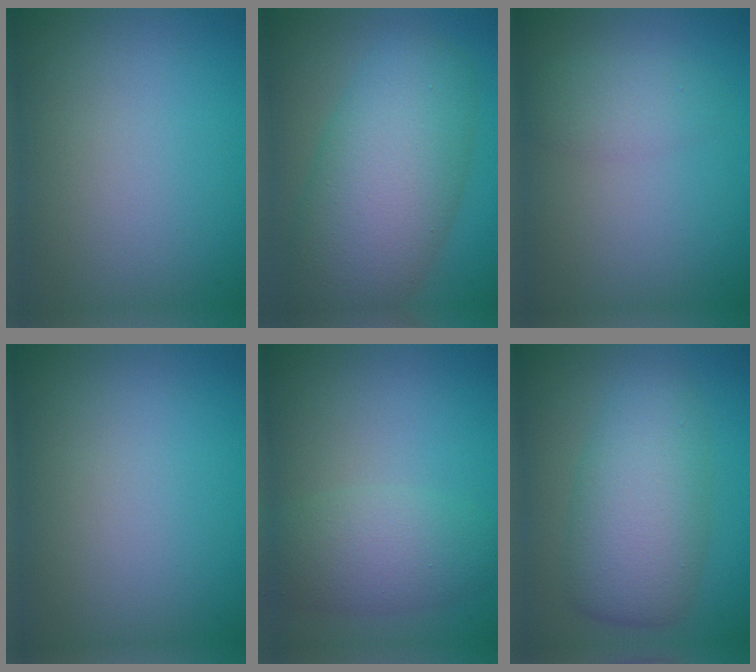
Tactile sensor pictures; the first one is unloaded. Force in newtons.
{"total": 9.7, "press": 9.7, "slide": 0.4}
{"total": 1.9, "press": 1.9, "slide": 0.1}
{"total": 0.0}
{"total": 4.2, "press": 4.2, "slide": 0.1}
{"total": 6.7, "press": 6.7, "slide": 0.0}